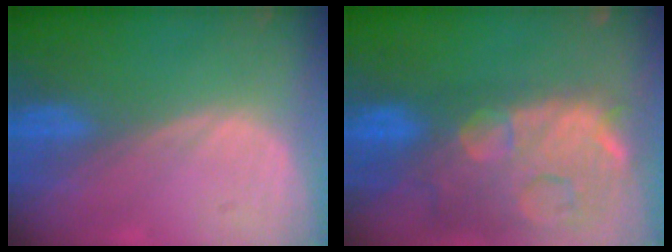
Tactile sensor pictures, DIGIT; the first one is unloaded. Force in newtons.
{"total": 14.9, "press": 12.0, "slide": 8.9}